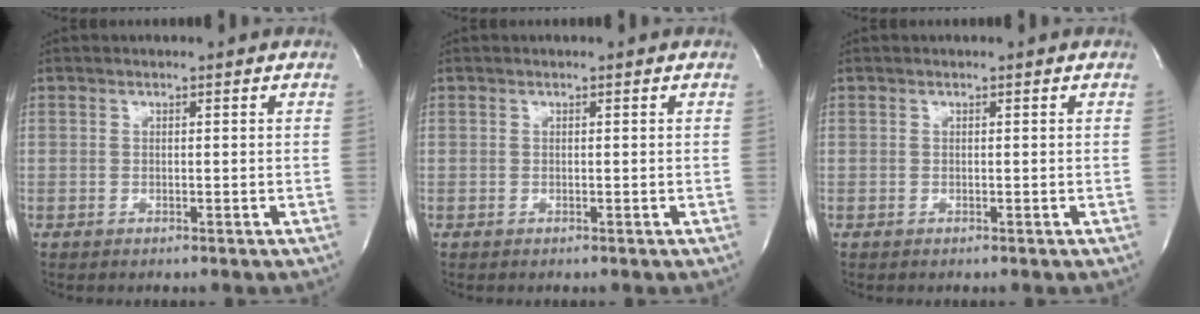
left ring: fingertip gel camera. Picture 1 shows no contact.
{"total": 0.0}
{"total": 0.0}